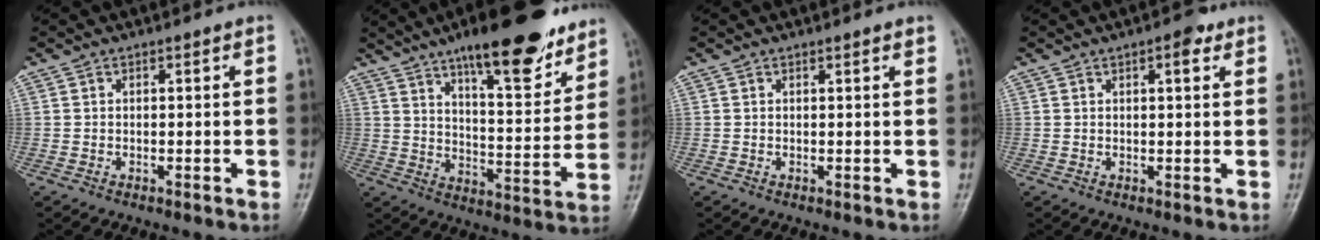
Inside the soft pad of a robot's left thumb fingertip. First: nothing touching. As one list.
[{"total": 19.2, "force": [13.3, 5.6, 12.7], "torque": [-0.143, -0.065, 0.204]}, {"total": 0.9, "force": [0.7, 0.0, 0.6], "torque": [-0.005, 0.000, 0.008]}, {"total": 3.0, "force": [1.6, 1.2, 2.3], "torque": [-0.021, -0.001, 0.016]}]